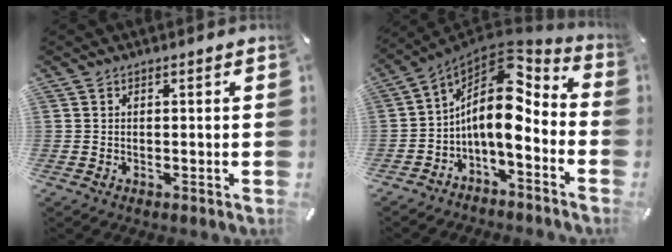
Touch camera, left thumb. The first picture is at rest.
{"total": 13.8, "force": [1.1, 7.5, 11.5], "torque": [-0.208, -0.035, 0.014]}